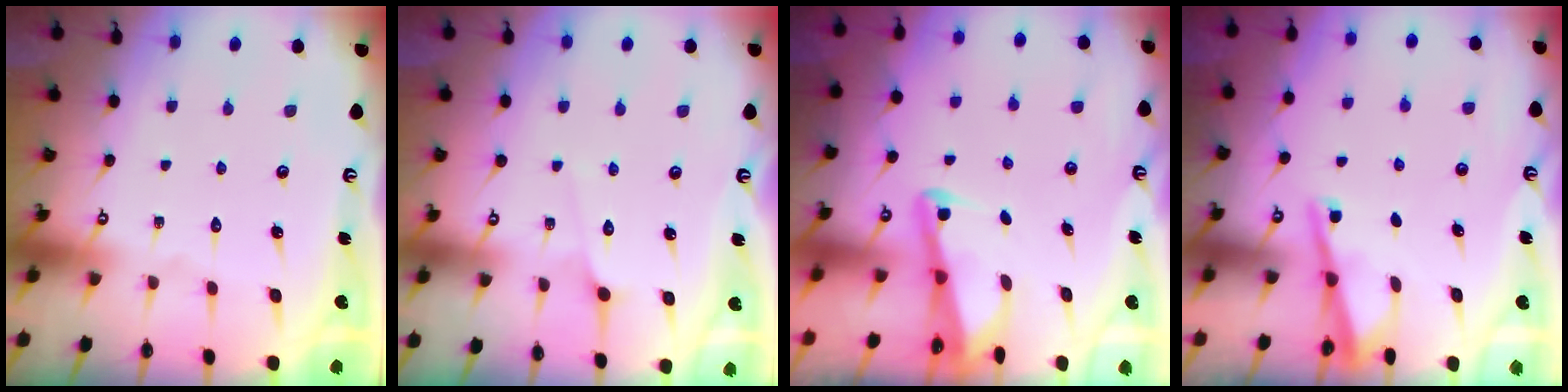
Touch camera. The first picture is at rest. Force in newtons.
{"total": 3.5, "press": 3.5, "slide": 0.5}
{"total": 2.9, "press": 2.9, "slide": 0.3}
{"total": 2.9, "press": 2.9, "slide": 0.2}